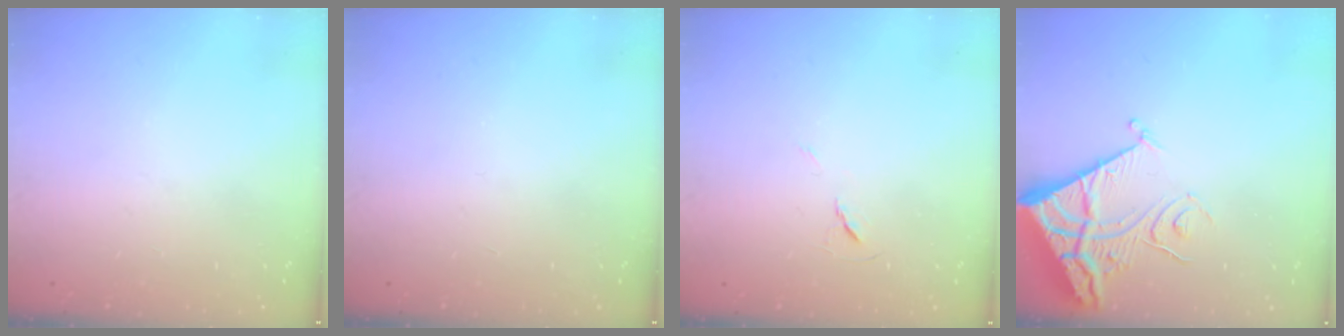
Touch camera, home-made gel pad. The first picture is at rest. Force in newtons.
{"total": 0.0}
{"total": 6.0, "press": 5.5, "slide": 2.3}
{"total": 11.3, "press": 11.3, "slide": 1.4}